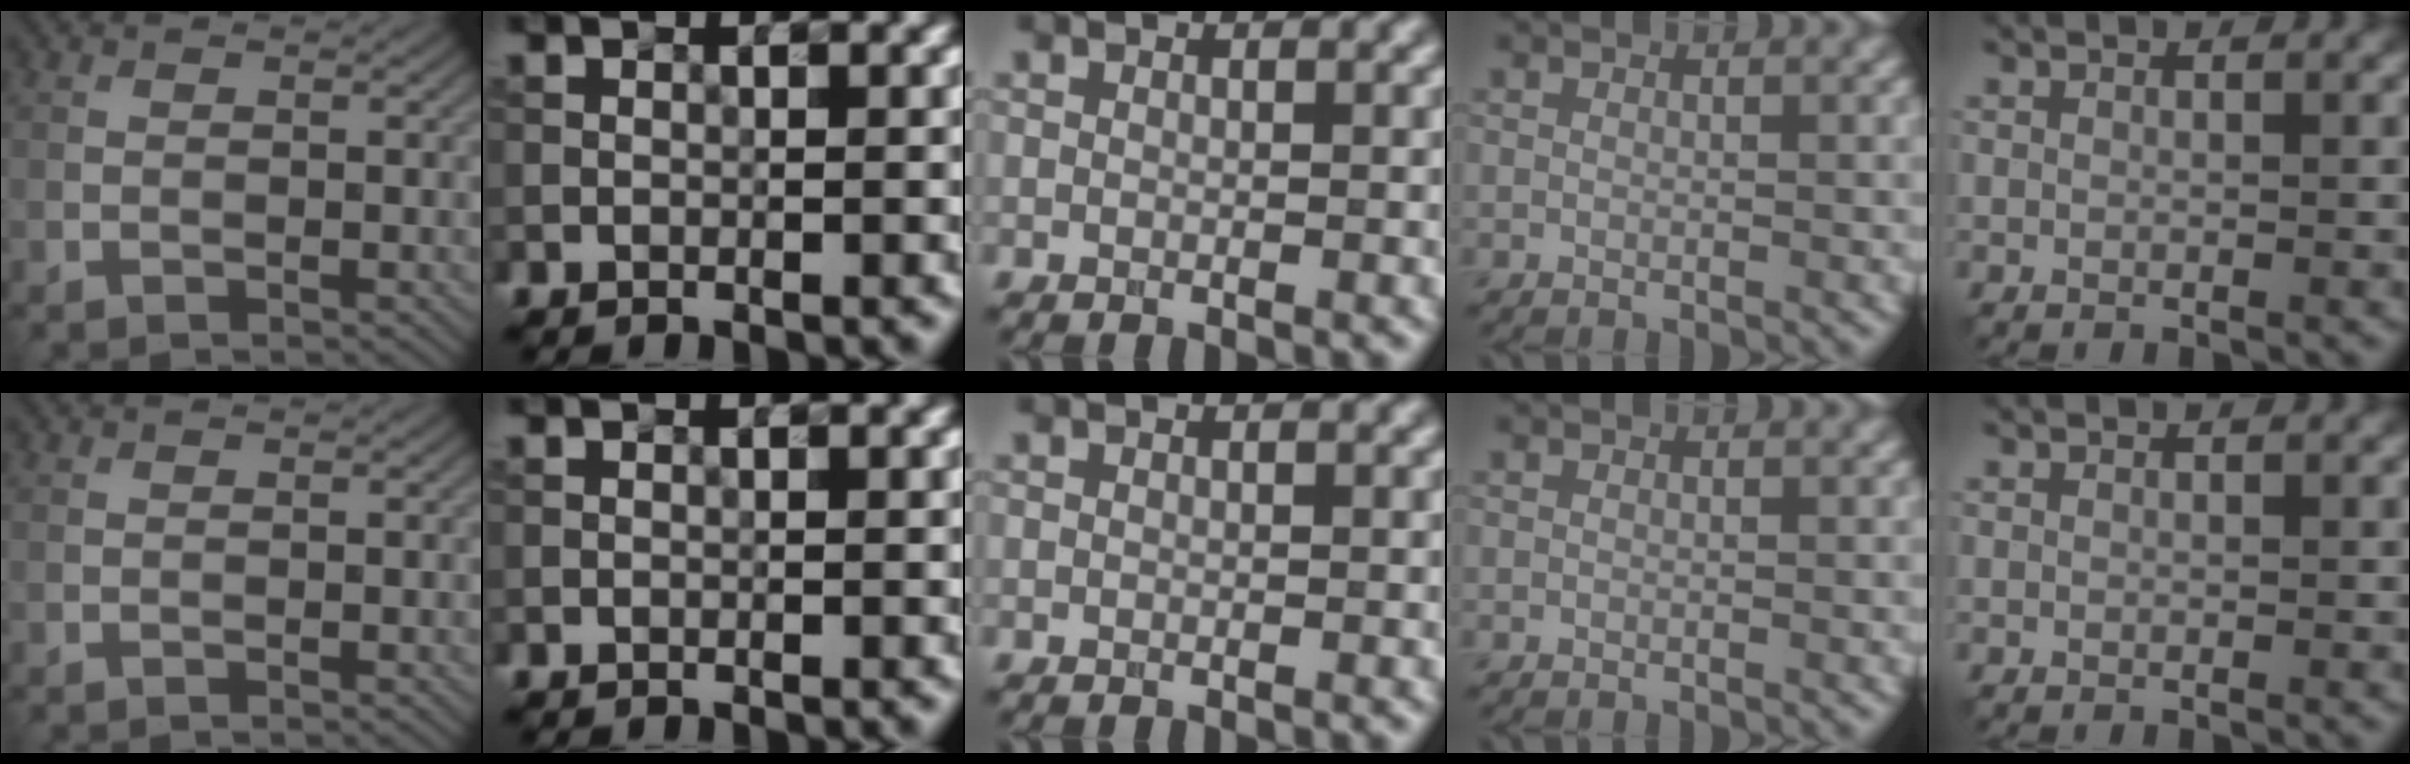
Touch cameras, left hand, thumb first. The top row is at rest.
{}